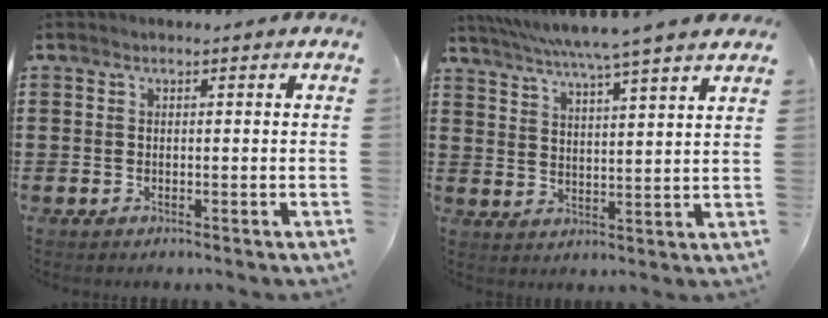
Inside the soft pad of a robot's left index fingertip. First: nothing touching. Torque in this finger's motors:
{"motor_torque": [0.82, 0.58, 1.05, 0.21]}